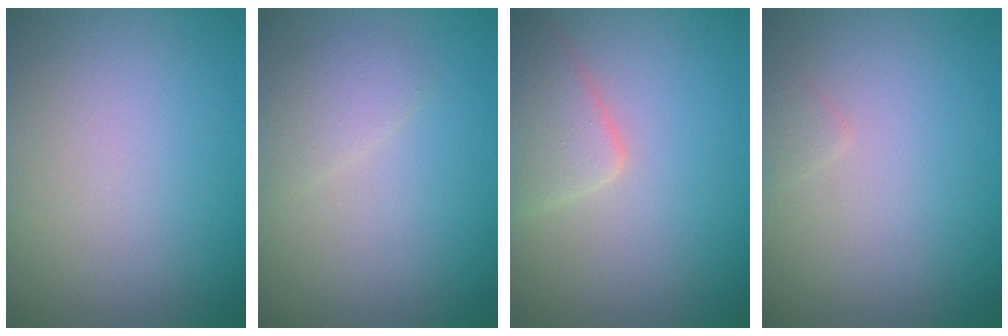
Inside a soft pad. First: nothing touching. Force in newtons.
{"total": 1.8, "press": 1.8, "slide": 0.2}
{"total": 3.5, "press": 3.5, "slide": 0.2}
{"total": 0.6, "press": 0.6, "slide": 0.0}